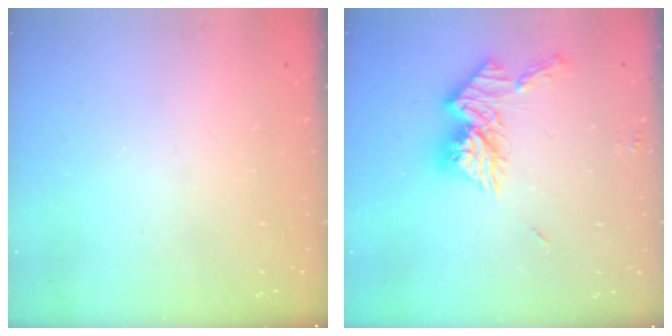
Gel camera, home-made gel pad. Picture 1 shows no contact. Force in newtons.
{"total": 13.6, "press": 13.6, "slide": 1.1}